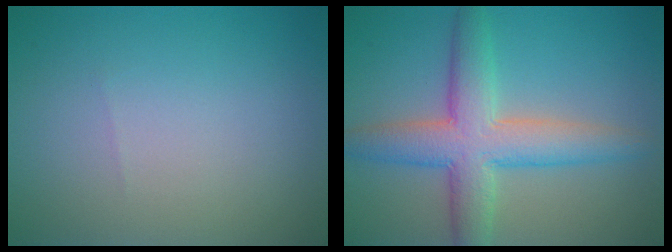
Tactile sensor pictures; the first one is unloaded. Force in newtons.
{"total": 6.7, "press": 6.6, "slide": 0.4}